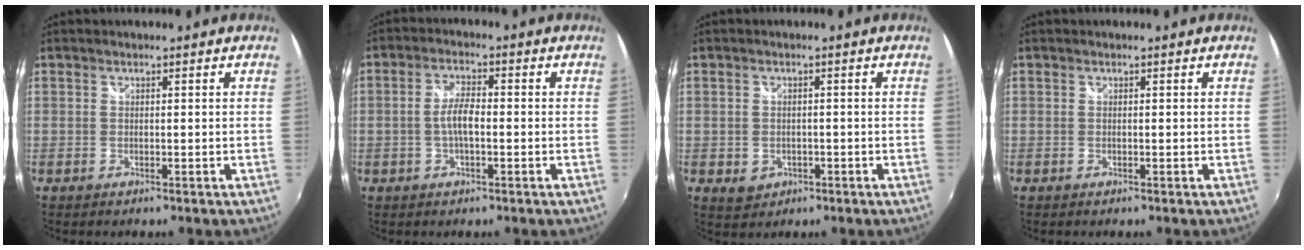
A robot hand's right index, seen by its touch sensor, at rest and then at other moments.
{"total": 4.4, "force": [-0.8, 1.4, 4.1], "torque": [-0.083, 0.007, -0.016]}
{"total": 3.9, "force": [-1.3, 3.4, 1.6], "torque": [-0.037, -0.002, -0.011]}
{"total": 0.0}